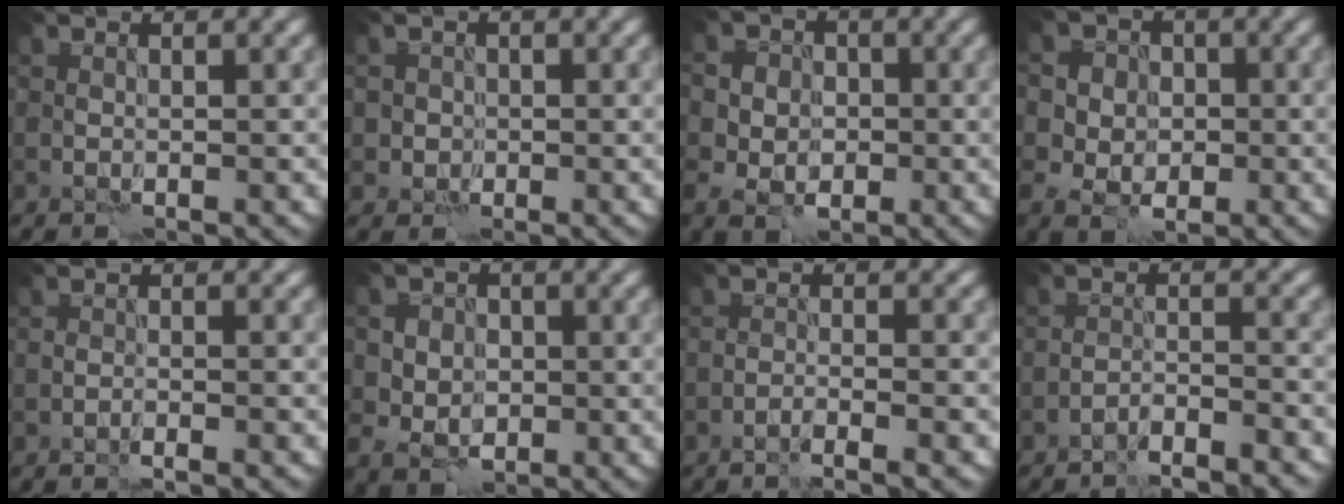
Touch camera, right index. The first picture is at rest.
{"total": 1.5, "force": [-0.3, 1.5, 0.0], "torque": [0.015, 0.004, -0.012]}
{"total": 6.0, "force": [-0.4, 5.6, 2.3], "torque": [-0.034, 0.032, -0.045]}
{"total": 6.1, "force": [0.6, 5.6, 2.4], "torque": [-0.035, 0.028, -0.021]}
{"total": 1.1, "force": [-1.0, -0.4, 0.2], "torque": [-0.003, 0.001, -0.022]}
{"total": 4.0, "force": [0.0, 3.6, 1.9], "torque": [-0.016, 0.013, -0.021]}
{"total": 2.2, "force": [-1.9, -0.4, 1.2], "torque": [-0.022, 0.007, -0.040]}
{"total": 3.8, "force": [-3.7, 0.0, 1.0], "torque": [-0.015, 0.005, -0.063]}